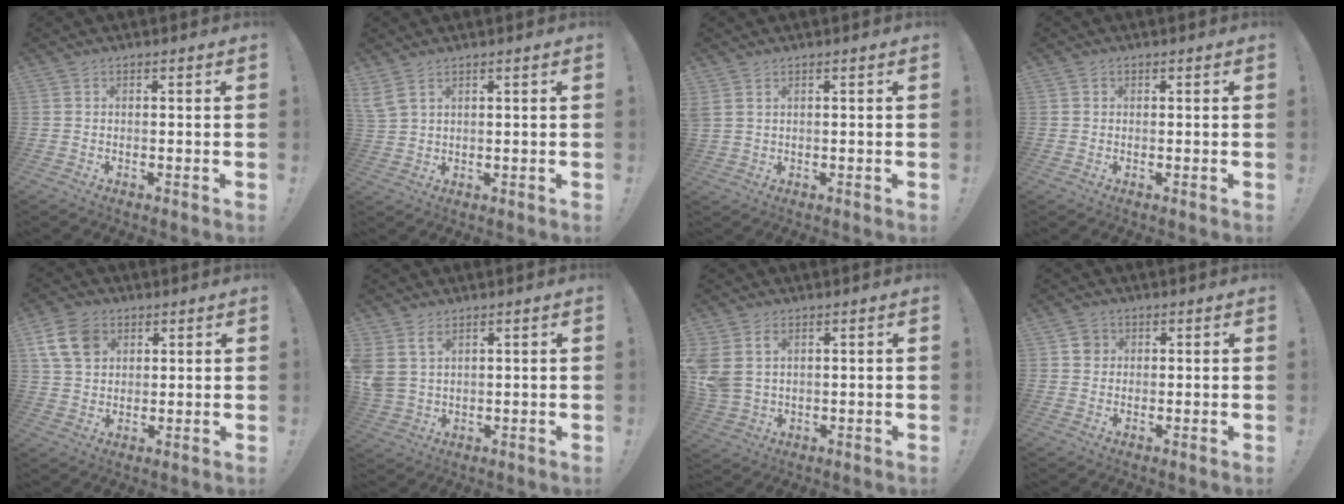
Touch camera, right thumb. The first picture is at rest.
{"total": 4.7, "force": [3.0, 1.7, 3.2], "torque": [-0.072, -0.010, 0.058]}
{"total": 2.3, "force": [1.1, 1.1, 1.6], "torque": [-0.035, 0.002, 0.023]}
{"total": 0.7, "force": [0.2, 0.7, -0.1], "torque": [0.007, -0.001, 0.004]}
{"total": 11.5, "force": [5.1, 8.4, 6.0], "torque": [-0.107, -0.011, 0.103]}
{"total": 6.2, "force": [3.5, 4.0, 3.3], "torque": [-0.064, -0.013, 0.068]}
{"total": 6.4, "force": [2.9, 4.4, 3.6], "torque": [-0.073, -0.013, 0.057]}
{"total": 3.4, "force": [0.9, 3.2, 0.8], "torque": [-0.008, 0.006, 0.016]}